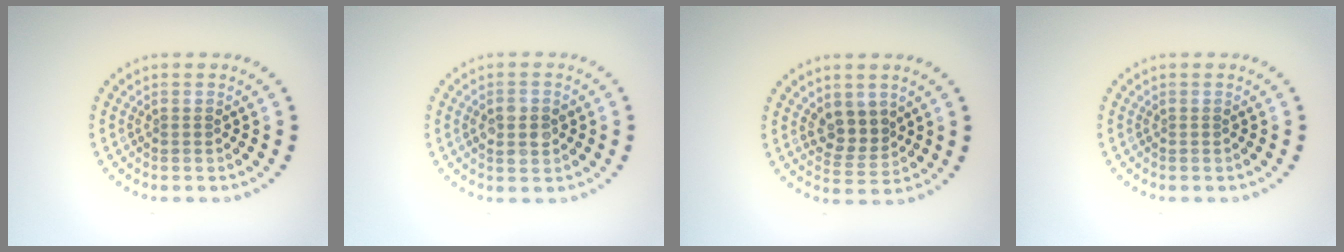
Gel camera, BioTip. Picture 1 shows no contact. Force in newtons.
{"total": 2.8, "press": 2.8, "slide": 0.2}
{"total": 2.9, "press": 2.5, "slide": 1.4}
{"total": 0.0}